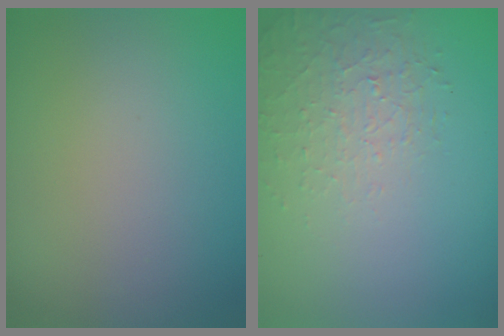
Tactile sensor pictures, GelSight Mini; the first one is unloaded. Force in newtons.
{"total": 1.5, "press": 0.8, "slide": 1.3}